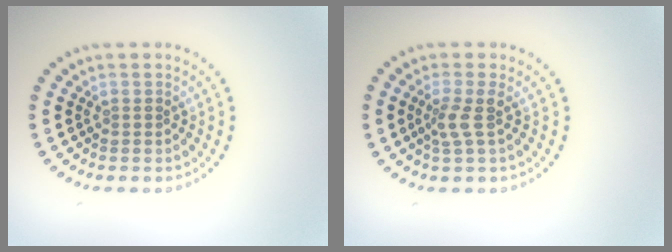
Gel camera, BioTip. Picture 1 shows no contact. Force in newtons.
{"total": 1.9, "press": 1.4, "slide": 1.2}